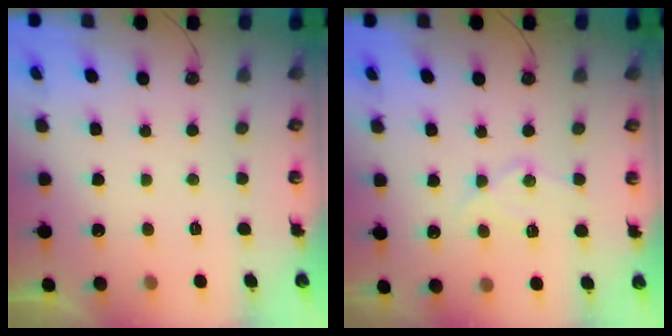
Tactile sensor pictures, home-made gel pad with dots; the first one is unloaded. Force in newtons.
{"total": 11.8, "press": 11.7, "slide": 1.2}